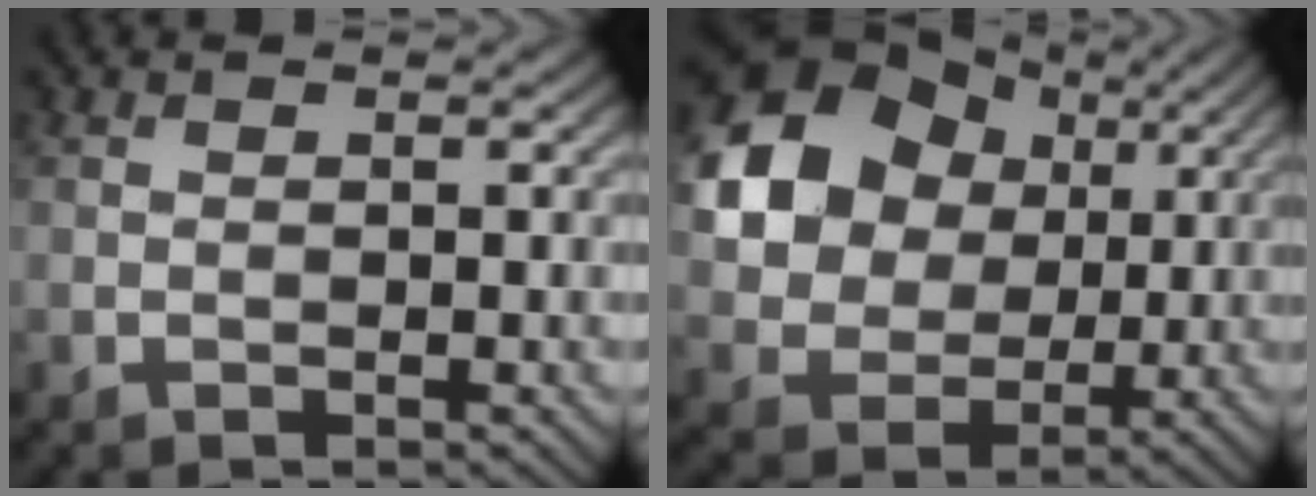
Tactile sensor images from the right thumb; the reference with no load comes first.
{"total": 16.7, "force": [5.0, 13.5, 8.3], "torque": [-0.233, 0.040, 0.107]}